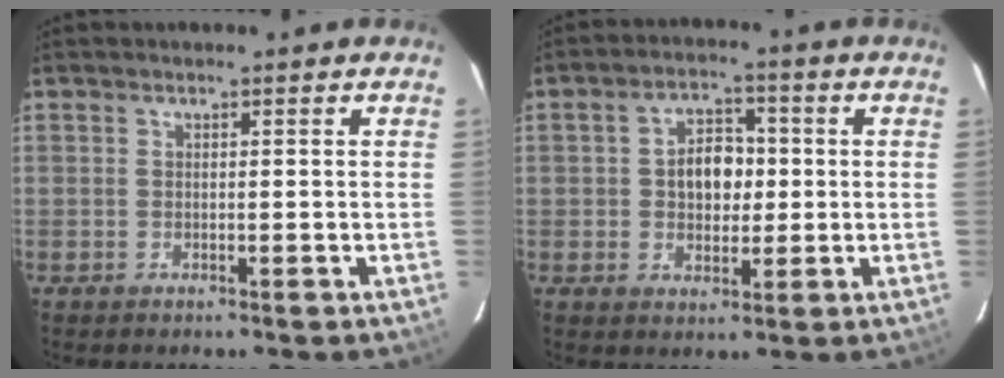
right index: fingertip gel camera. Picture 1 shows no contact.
{"total": 6.9, "force": [0.3, 5.0, 4.7], "torque": [-0.083, 0.017, 0.008]}